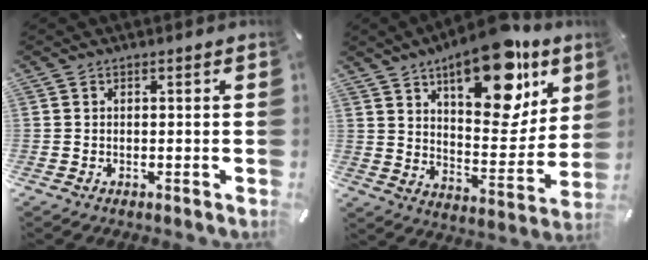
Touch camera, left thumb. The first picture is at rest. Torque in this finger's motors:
{"motor_torque": [2.93, 2.08, 1.03, -0.12, 0.22]}